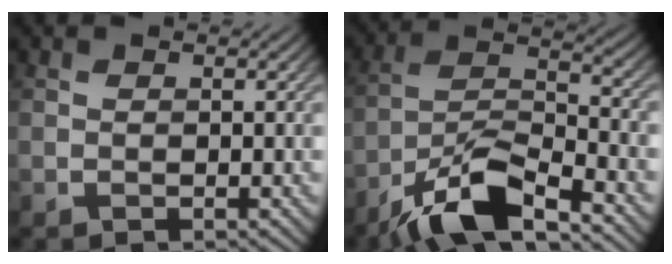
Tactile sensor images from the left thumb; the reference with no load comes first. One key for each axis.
{"total": 10.8, "fx": -7.6, "fy": 2.8, "fz": 7.2, "tx": -0.136, "ty": 0.004, "tz": -0.152}